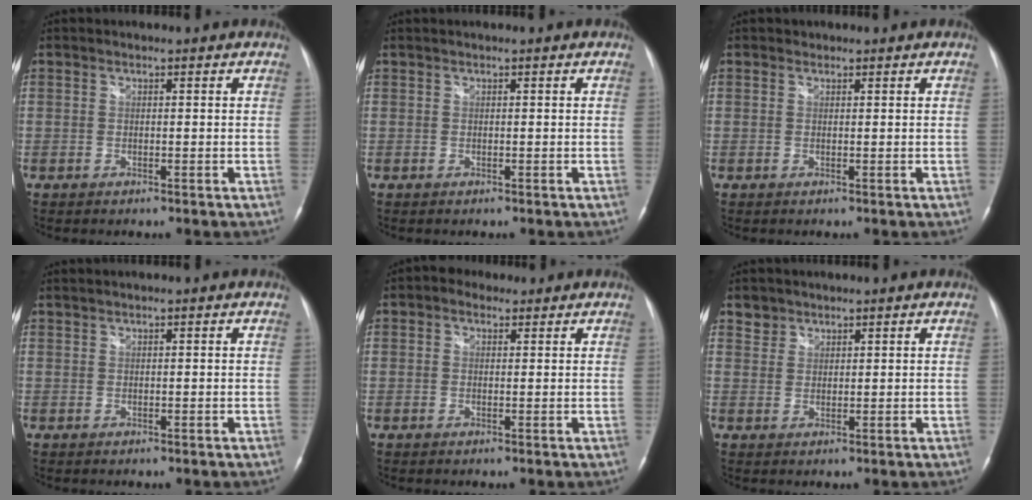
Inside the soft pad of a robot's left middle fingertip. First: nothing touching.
{"total": 0.0}
{"total": 0.6, "force": [0.5, 0.4, 0.0], "torque": [0.001, -0.002, 0.006]}
{"total": 0.6, "force": [0.6, -0.1, 0.1], "torque": [-0.007, 0.008, 0.017]}
{"total": 2.6, "force": [1.5, 1.8, 1.0], "torque": [-0.026, 0.019, 0.024]}
{"total": 2.3, "force": [1.7, 1.5, -0.3], "torque": [0.011, 0.009, 0.026]}